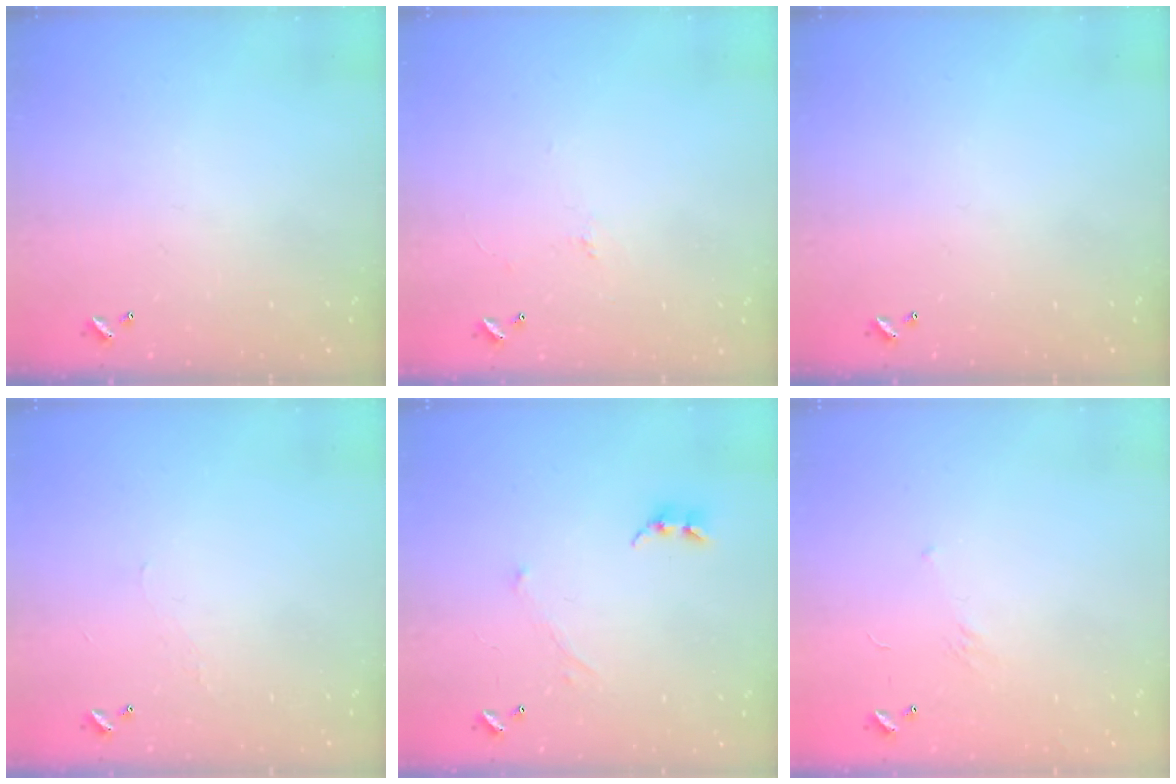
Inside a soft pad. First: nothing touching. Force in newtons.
{"total": 1.7, "press": 1.5, "slide": 0.8}
{"total": 0.0}
{"total": 0.9, "press": 0.8, "slide": 0.5}
{"total": 0.7, "press": 0.4, "slide": 0.5}
{"total": 7.3, "press": 7.2, "slide": 1.0}